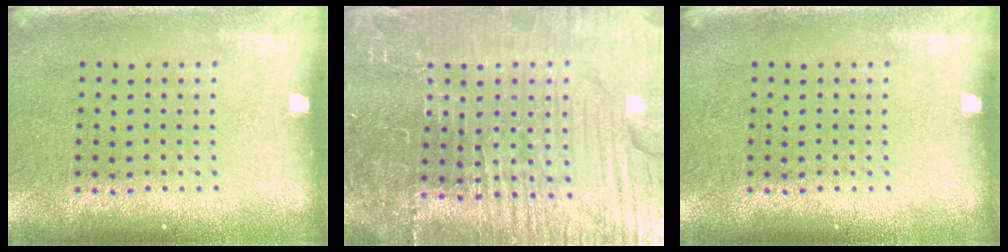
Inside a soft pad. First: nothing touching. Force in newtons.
{"total": 6.4, "press": 5.8, "slide": 2.6}
{"total": 0.0}